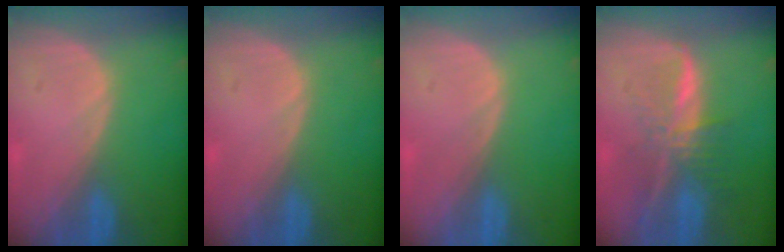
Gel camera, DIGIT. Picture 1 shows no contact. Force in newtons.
{"total": 0.0}
{"total": 0.0}
{"total": 7.8, "press": 6.5, "slide": 4.2}